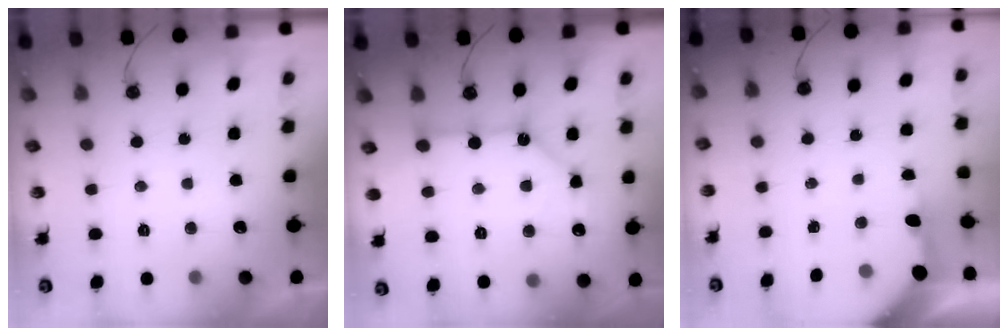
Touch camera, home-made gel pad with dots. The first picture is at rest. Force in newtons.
{"total": 12.0, "press": 11.9, "slide": 1.1}
{"total": 6.4, "press": 6.4, "slide": 0.6}